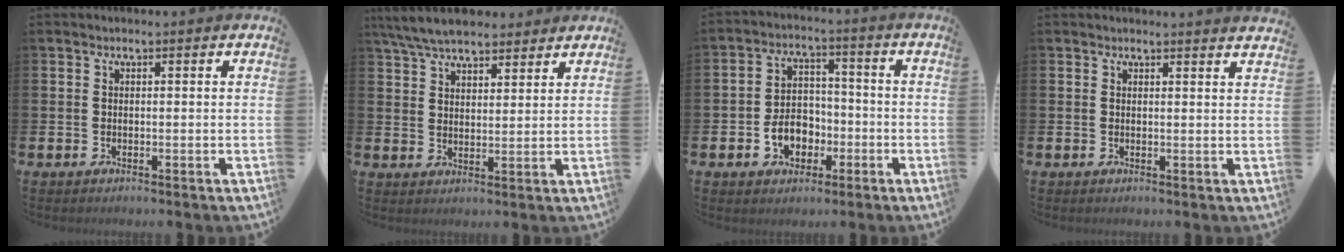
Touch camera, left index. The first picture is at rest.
{"total": 6.6, "force": [6.1, 1.5, 1.8], "torque": [-0.058, -0.015, 0.115]}
{"total": 5.6, "force": [-2.0, 4.4, 2.8], "torque": [-0.036, 0.004, -0.044]}
{"total": 1.3, "force": [1.3, -0.2, -0.1], "torque": [0.004, -0.011, 0.023]}